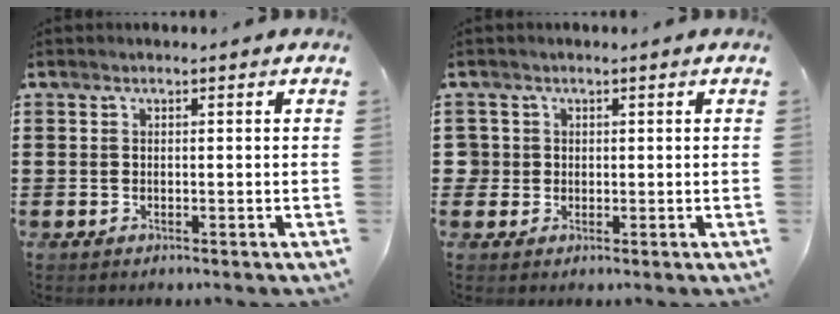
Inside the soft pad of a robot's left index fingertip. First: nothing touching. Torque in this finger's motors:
{"motor_torque": [0.09, 0.09, 0.01, -0.05]}